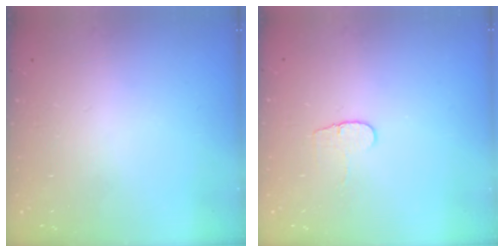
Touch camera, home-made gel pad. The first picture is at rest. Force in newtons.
{"total": 4.8, "press": 4.8, "slide": 0.4}